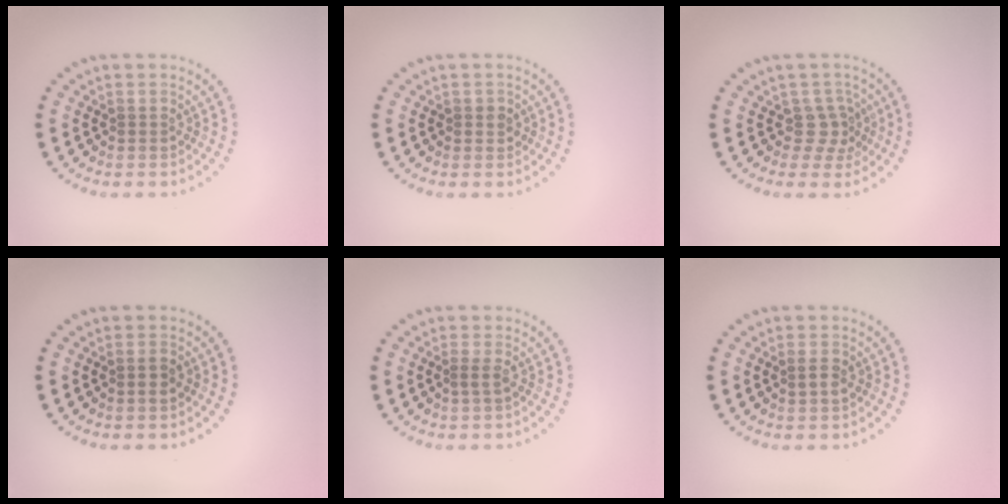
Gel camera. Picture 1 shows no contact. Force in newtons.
{"total": 1.1, "press": 1.0, "slide": 0.4}
{"total": 2.3, "press": 1.6, "slide": 1.7}
{"total": 1.0, "press": 1.0, "slide": 0.1}
{"total": 0.6, "press": 0.2, "slide": 0.6}
{"total": 1.2, "press": 1.2, "slide": 0.1}